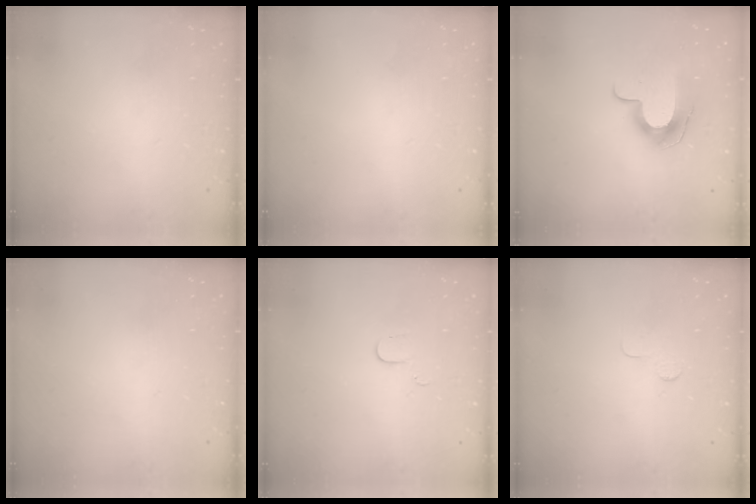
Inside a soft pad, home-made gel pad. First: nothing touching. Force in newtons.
{"total": 0.0}
{"total": 11.5, "press": 11.4, "slide": 0.9}
{"total": 0.0}
{"total": 3.5, "press": 3.5, "slide": 0.4}
{"total": 3.0, "press": 2.9, "slide": 0.3}